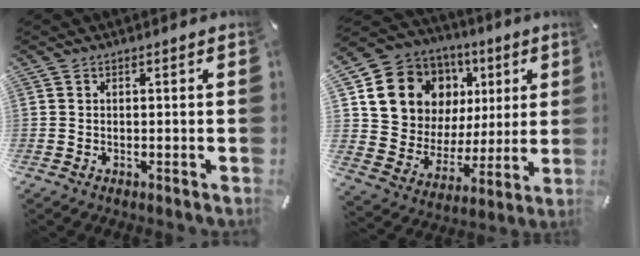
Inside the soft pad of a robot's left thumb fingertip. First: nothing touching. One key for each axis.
{"total": 14.2, "fx": 6.7, "fy": 11.8, "fz": 4.4, "tx": -0.086, "ty": -0.046, "tz": 0.138}